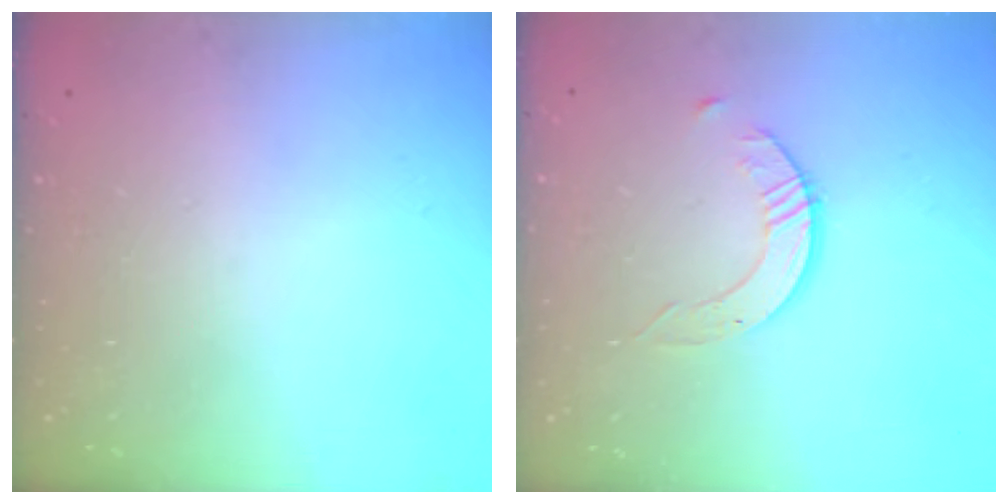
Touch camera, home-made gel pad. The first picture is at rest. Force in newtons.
{"total": 2.4, "press": 2.4, "slide": 0.3}